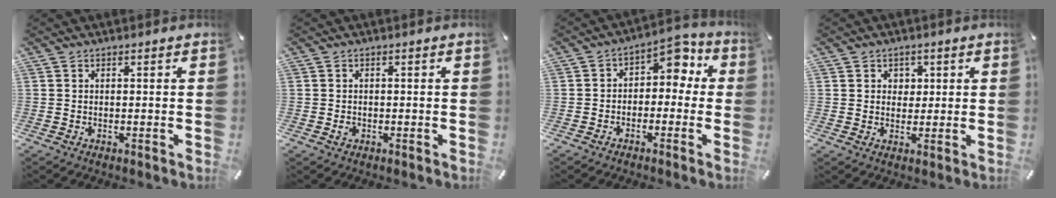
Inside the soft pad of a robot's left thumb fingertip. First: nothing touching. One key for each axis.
{"total": 1.0, "fx": -0.3, "fy": 0.8, "fz": 0.5, "tx": -0.010, "ty": 0.004, "tz": -0.006}
{"total": 5.2, "fx": 1.3, "fy": 4.1, "fz": 2.8, "tx": -0.032, "ty": -0.014, "tz": 0.014}
{"total": 3.4, "fx": 1.0, "fy": 3.1, "fz": 0.8, "tx": -0.008, "ty": 0.001, "tz": 0.012}